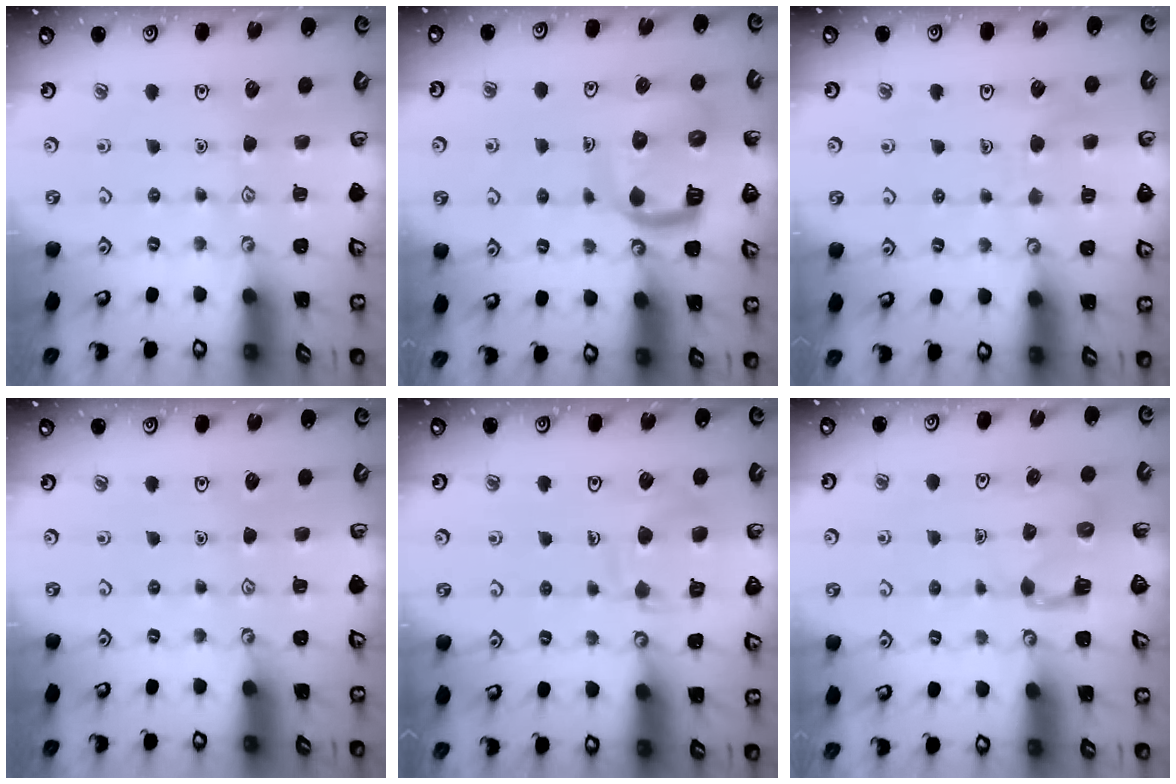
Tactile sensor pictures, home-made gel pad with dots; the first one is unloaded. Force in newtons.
{"total": 10.9, "press": 10.9, "slide": 1.2}
{"total": 5.4, "press": 5.4, "slide": 0.3}
{"total": 0.0}
{"total": 10.3, "press": 10.2, "slide": 0.7}
{"total": 2.7, "press": 2.7, "slide": 0.4}